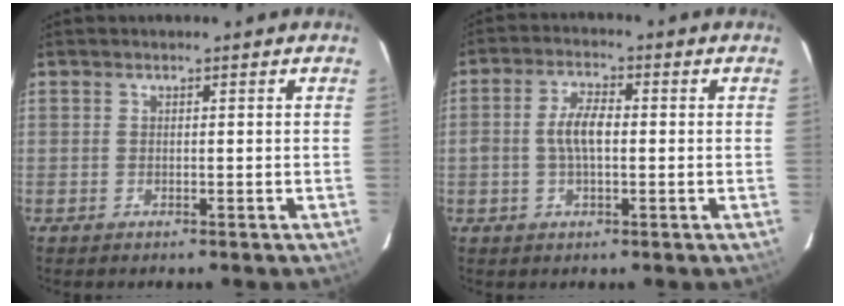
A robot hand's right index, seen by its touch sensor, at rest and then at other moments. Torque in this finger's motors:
{"motor_torque": [0.24, -0.06, 0.18, 0.09]}